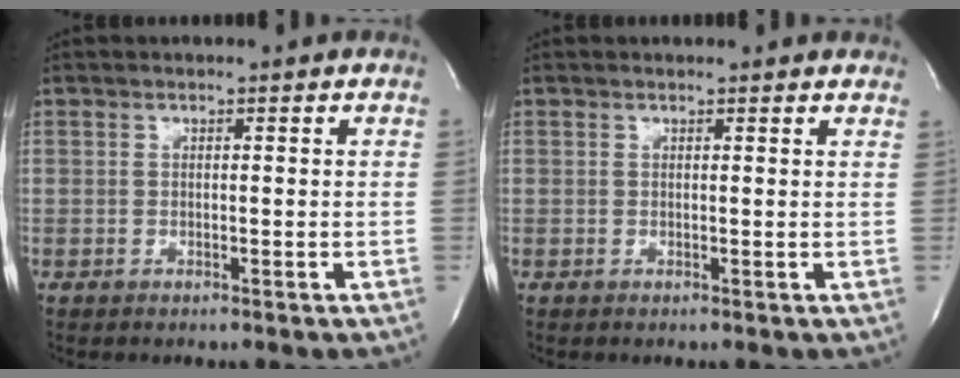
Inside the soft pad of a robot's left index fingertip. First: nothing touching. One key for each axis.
{"total": 3.4, "fx": 3.2, "fy": 0.9, "fz": 0.8, "tx": -0.013, "ty": 0.008, "tz": 0.021}